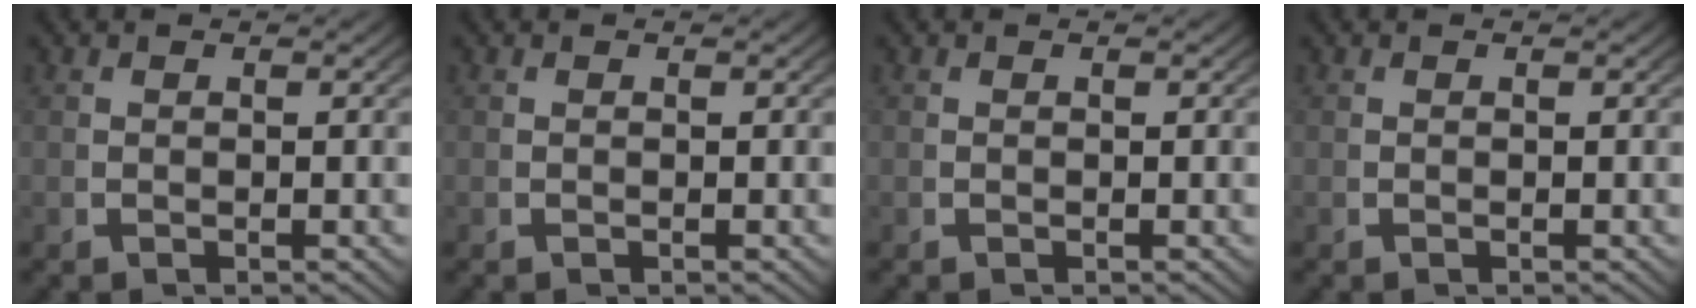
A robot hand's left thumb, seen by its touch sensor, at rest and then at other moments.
{"total": 0.0}
{"total": 0.0}
{"total": 0.7, "force": [0.2, -0.6, -0.2], "torque": [0.007, -0.003, 0.009]}